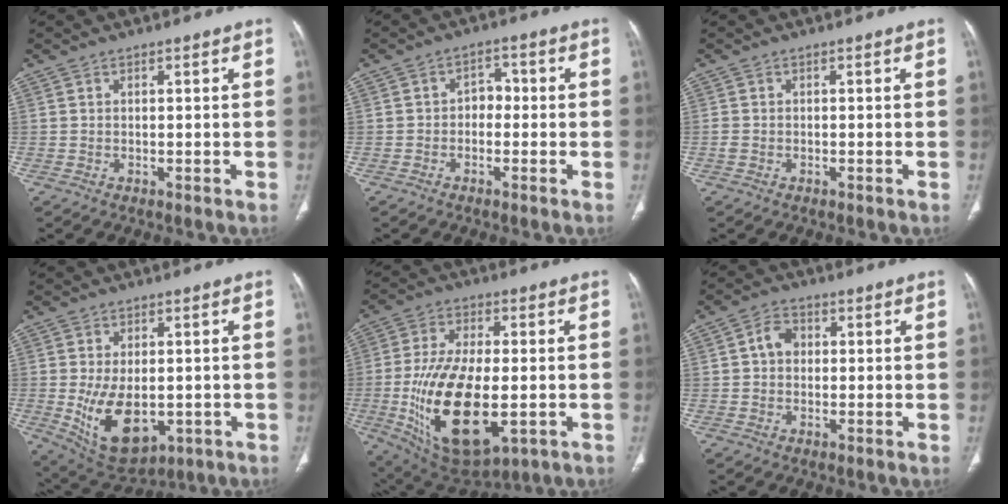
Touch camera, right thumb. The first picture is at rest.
{"total": 3.3, "force": [-0.6, 2.5, 2.1], "torque": [-0.013, 0.019, -0.021]}
{"total": 0.9, "force": [-0.3, 0.7, 0.6], "torque": [-0.017, -0.001, -0.007]}
{"total": 12.2, "force": [-2.2, 7.2, 9.6], "torque": [-0.149, -0.011, -0.012]}
{"total": 21.4, "force": [-4.1, 10.3, 18.3], "torque": [-0.343, -0.011, -0.049]}
{"total": 4.2, "force": [0.4, 3.4, 2.4], "torque": [-0.031, 0.013, -0.001]}